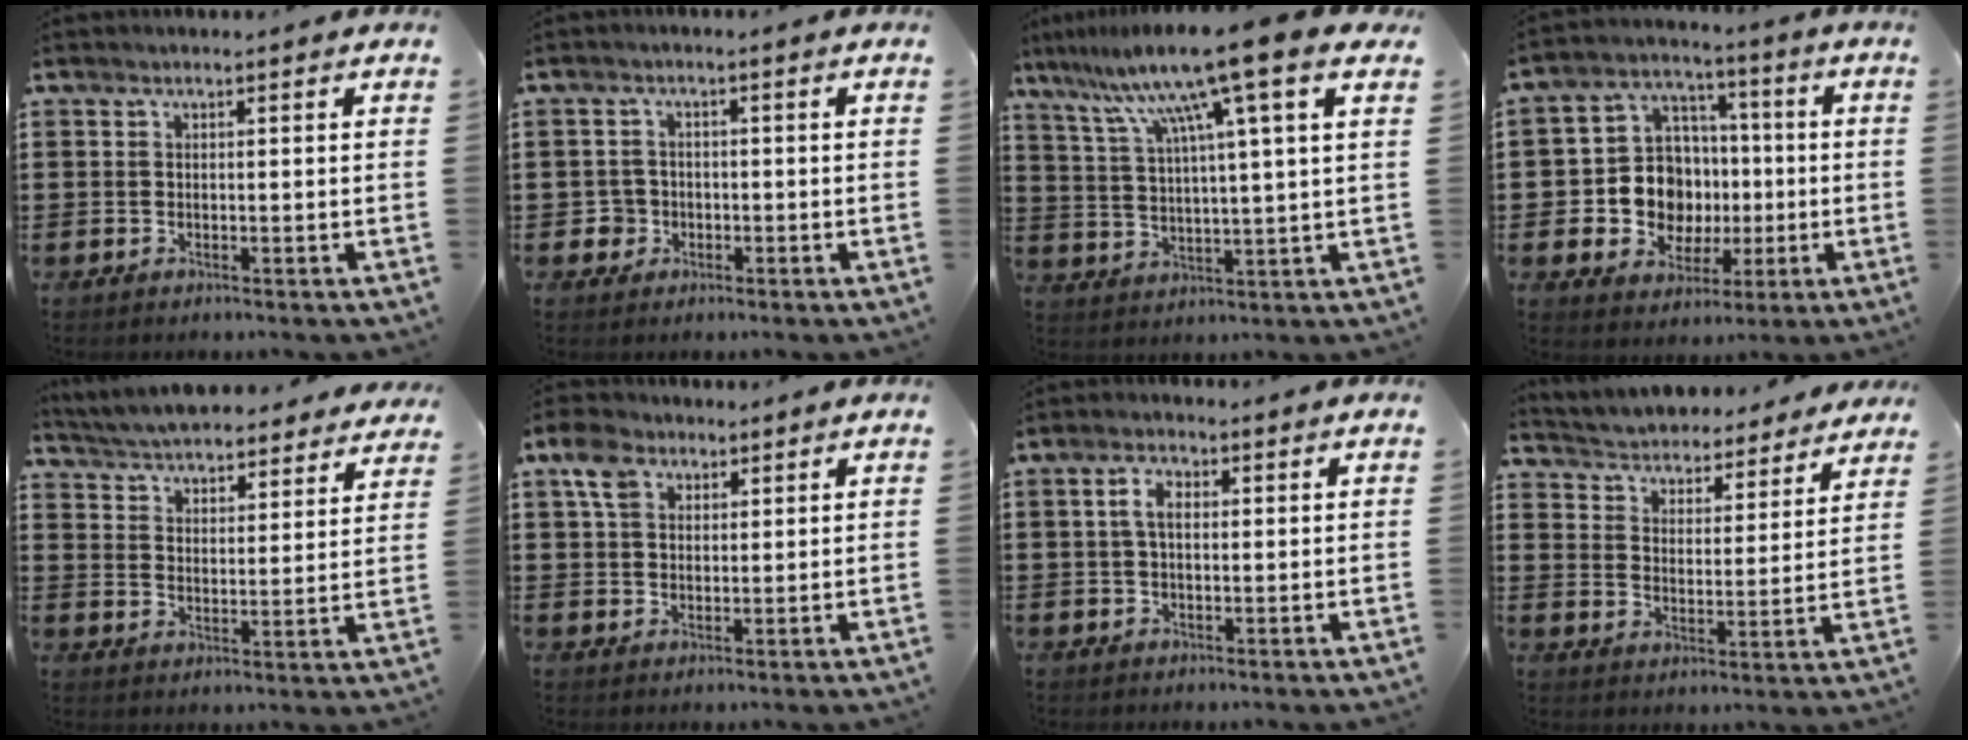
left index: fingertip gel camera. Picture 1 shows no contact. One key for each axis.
{"total": 2.8, "fx": -1.0, "fy": 2.5, "fz": 0.5, "tx": -0.020, "ty": 0.003, "tz": -0.025}
{"total": 12.3, "fx": 8.2, "fy": -0.7, "fz": 9.1, "tx": -0.200, "ty": -0.026, "tz": 0.129}
{"total": 10.2, "fx": -0.6, "fy": 9.5, "fz": 3.5, "tx": -0.110, "ty": 0.010, "tz": -0.002}
{"total": 5.2, "fx": 5.2, "fy": -0.1, "fz": 0.3, "tx": -0.032, "ty": -0.036, "tz": 0.088}
{"total": 5.3, "fx": 2.9, "fy": 4.0, "fz": 2.0, "tx": -0.059, "ty": 0.018, "tz": 0.053}
{"total": 3.4, "fx": 0.6, "fy": 2.2, "fz": 2.6, "tx": -0.057, "ty": 0.014, "tz": 0.007}
{"total": 4.0, "fx": 4.0, "fy": 0.0, "fz": -0.4, "tx": -0.017, "ty": -0.036, "tz": 0.061}